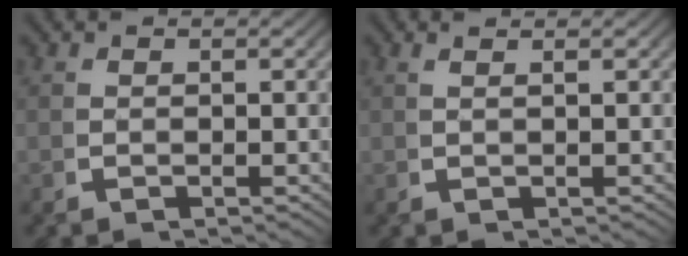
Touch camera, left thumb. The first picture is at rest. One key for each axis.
{"total": 0.9, "fx": 0.6, "fy": -0.4, "fz": 0.5, "tx": -0.013, "ty": 0.002, "tz": 0.015}